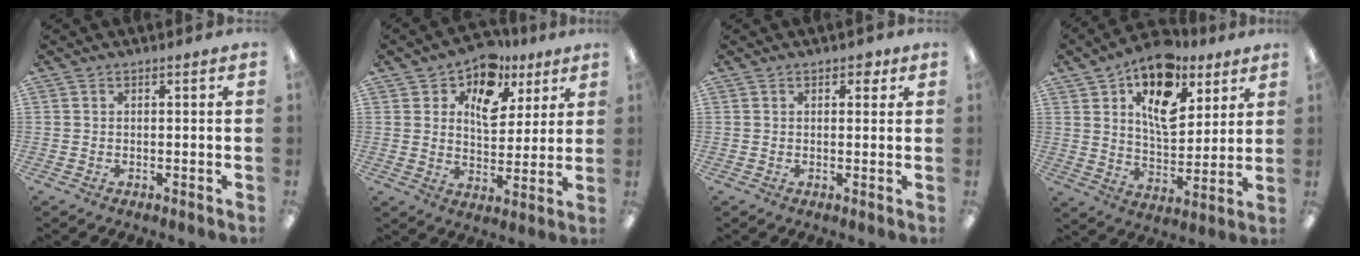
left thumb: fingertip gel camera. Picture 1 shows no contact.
{"total": 11.7, "force": [7.2, 7.4, 5.4], "torque": [-0.081, -0.042, 0.130]}
{"total": 2.5, "force": [1.3, 1.6, 1.4], "torque": [-0.014, -0.001, 0.019]}
{"total": 17.1, "force": [9.6, 9.5, 10.5], "torque": [-0.151, -0.044, 0.166]}